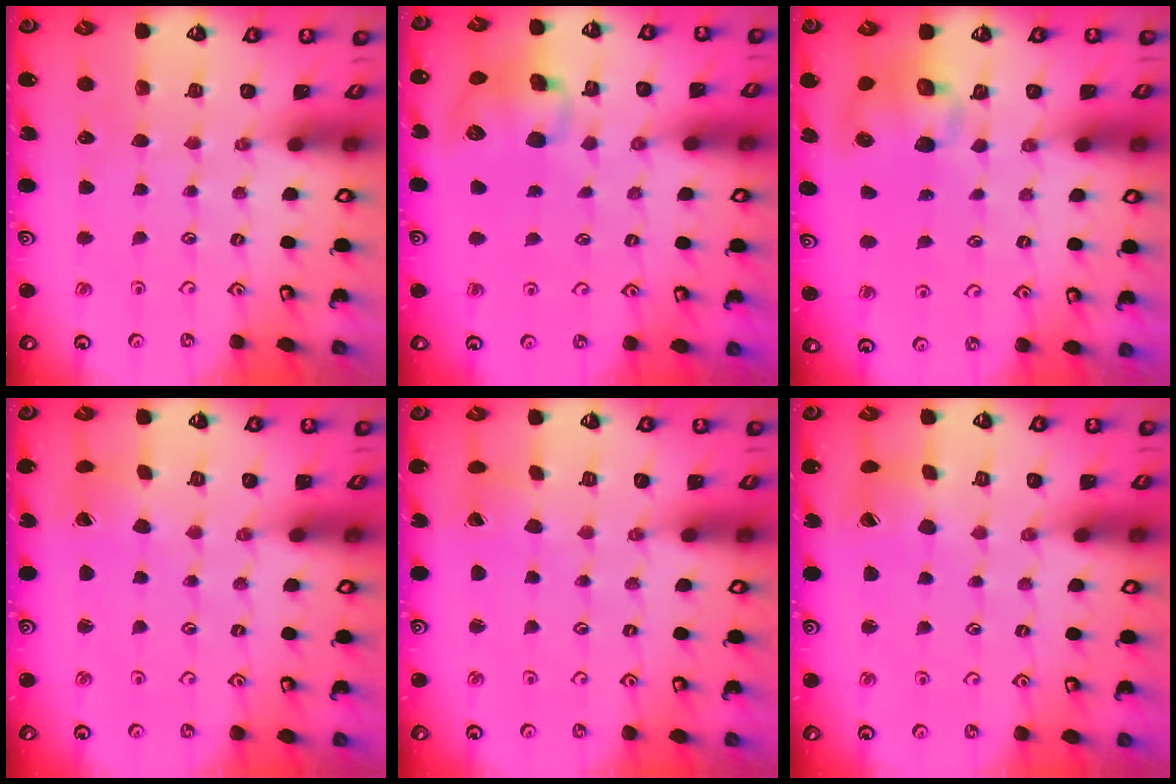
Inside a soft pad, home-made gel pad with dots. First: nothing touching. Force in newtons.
{"total": 10.7, "press": 10.5, "slide": 1.6}
{"total": 9.4, "press": 9.2, "slide": 1.7}
{"total": 1.2, "press": 1.2, "slide": 0.2}
{"total": 2.9, "press": 2.9, "slide": 0.3}
{"total": 4.8, "press": 4.8, "slide": 0.4}